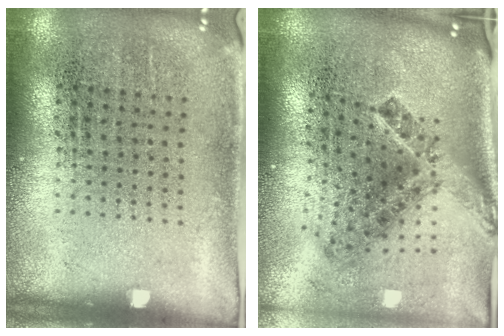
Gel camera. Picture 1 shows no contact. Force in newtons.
{"total": 2.5, "press": 1.5, "slide": 2.0}